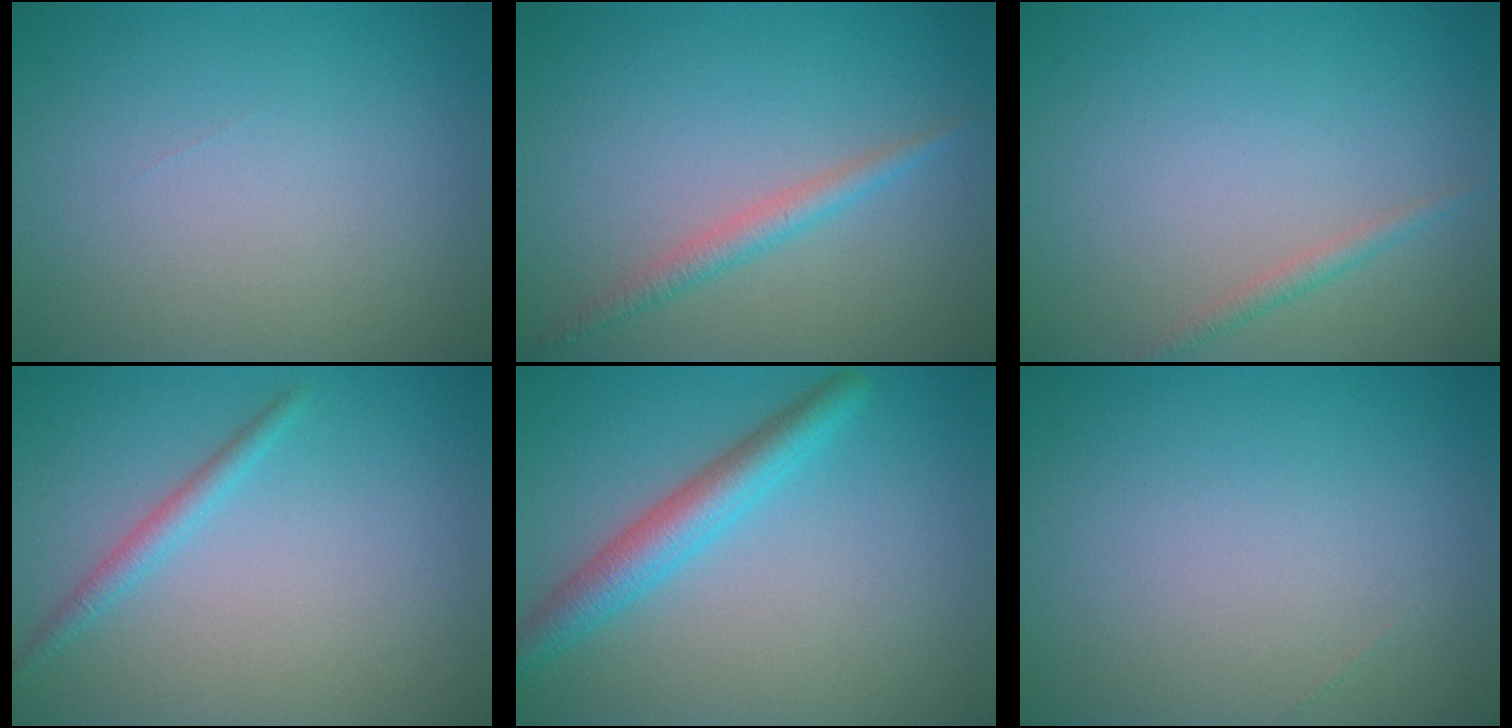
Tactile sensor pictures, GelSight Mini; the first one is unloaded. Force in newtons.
{"total": 2.0, "press": 2.0, "slide": 0.1}
{"total": 1.1, "press": 1.1, "slide": 0.0}
{"total": 1.6, "press": 1.6, "slide": 0.1}
{"total": 3.8, "press": 3.8, "slide": 0.2}
{"total": 0.0}